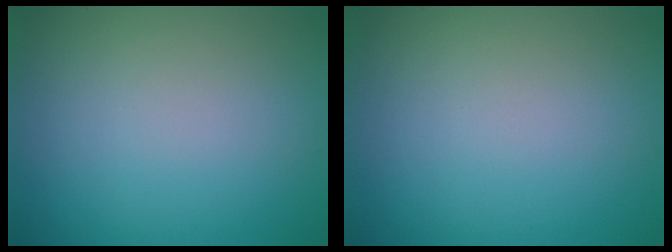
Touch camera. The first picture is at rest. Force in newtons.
{"total": 0.0}